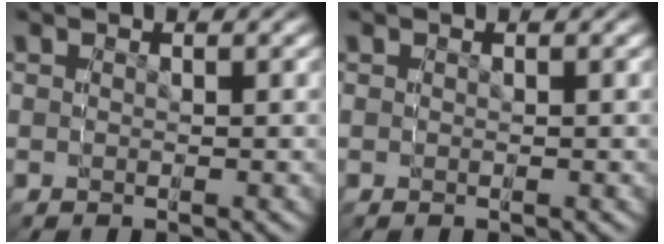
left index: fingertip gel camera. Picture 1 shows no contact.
{"total": 0.0}